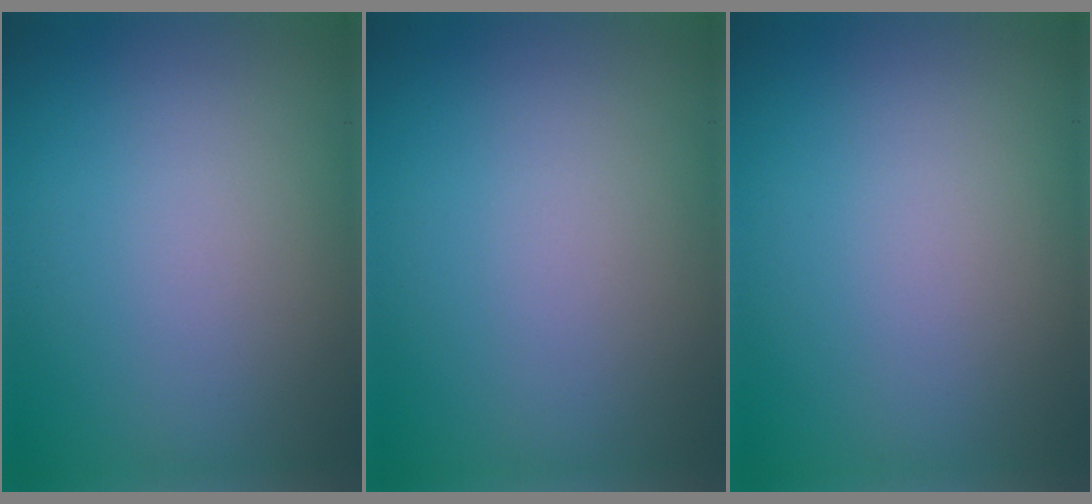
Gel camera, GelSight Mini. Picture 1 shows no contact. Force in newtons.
{"total": 0.0}
{"total": 0.0}